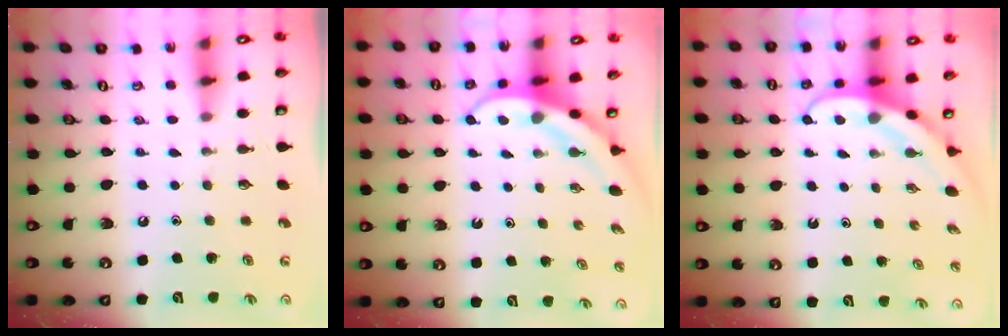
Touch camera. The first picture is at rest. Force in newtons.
{"total": 4.0, "press": 3.9, "slide": 0.4}
{"total": 3.8, "press": 3.8, "slide": 0.3}